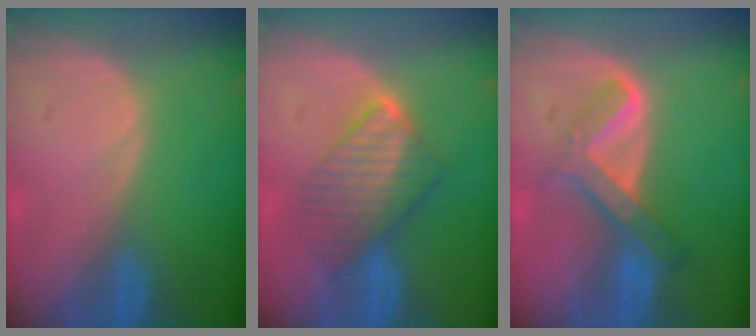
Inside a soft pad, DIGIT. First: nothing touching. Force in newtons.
{"total": 6.5, "press": 6.5, "slide": 1.0}
{"total": 6.7, "press": 5.7, "slide": 3.5}